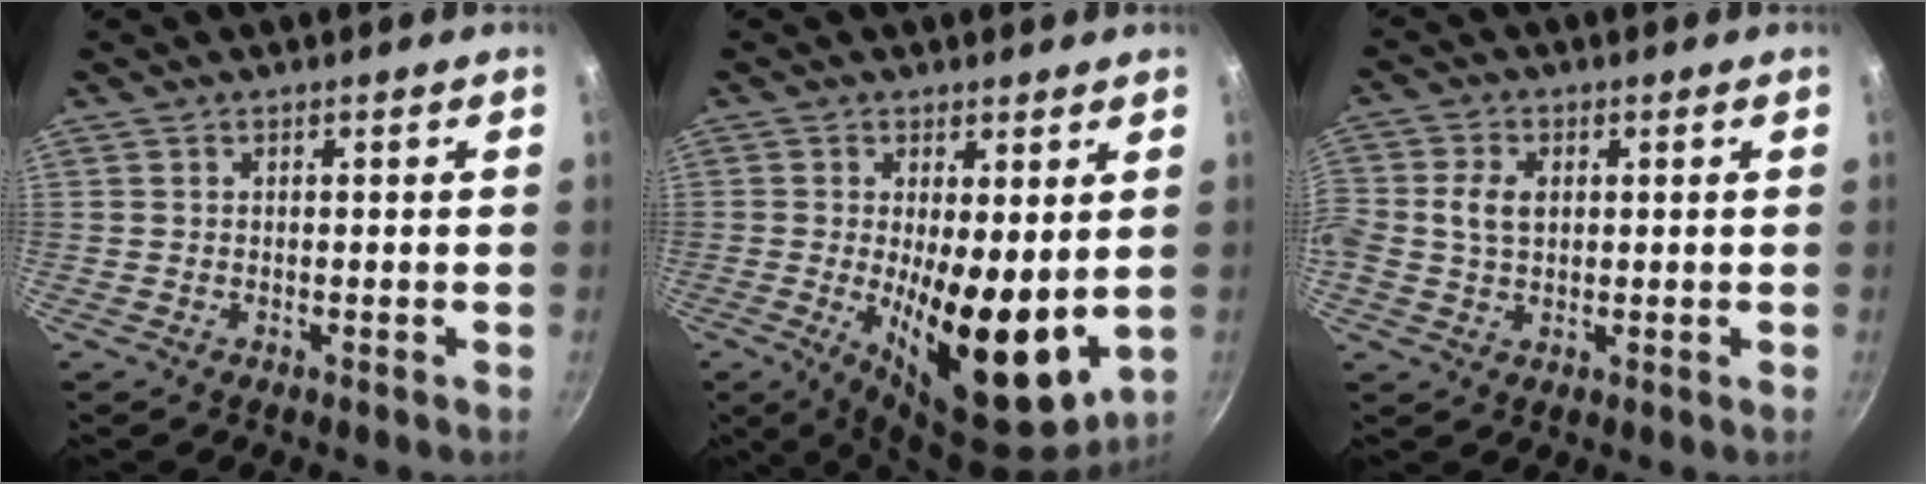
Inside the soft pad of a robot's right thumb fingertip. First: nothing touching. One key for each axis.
{"total": 15.2, "fx": -0.5, "fy": 5.8, "fz": 14.1, "tx": -0.191, "ty": -0.029, "tz": 0.004}
{"total": 5.8, "fx": 0.7, "fy": 4.2, "fz": 4.0, "tx": -0.067, "ty": 0.007, "tz": 0.009}